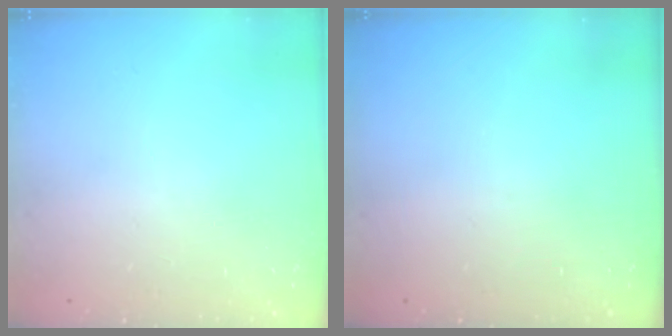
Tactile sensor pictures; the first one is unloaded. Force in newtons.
{"total": 0.0}